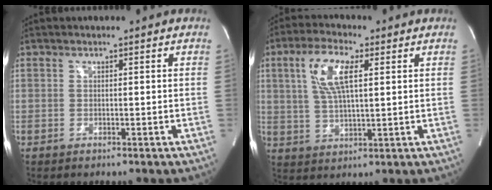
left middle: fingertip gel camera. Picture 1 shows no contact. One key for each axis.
{"total": 8.9, "fx": 2.8, "fy": 2.5, "fz": 8.0, "tx": -0.166, "ty": 0.010, "tz": 0.057}